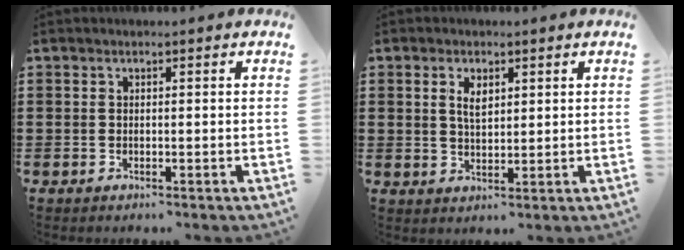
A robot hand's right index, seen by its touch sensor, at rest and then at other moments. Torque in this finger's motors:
{"motor_torque": [0.42, 1.72, 0.04, 0.00]}